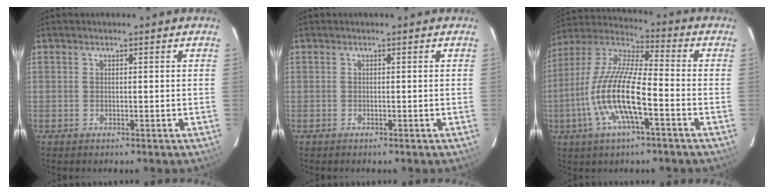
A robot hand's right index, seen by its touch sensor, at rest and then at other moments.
{"total": 0.0}
{"total": 15.5, "force": [-5.1, 3.5, 14.2], "torque": [-0.289, -0.007, -0.105]}